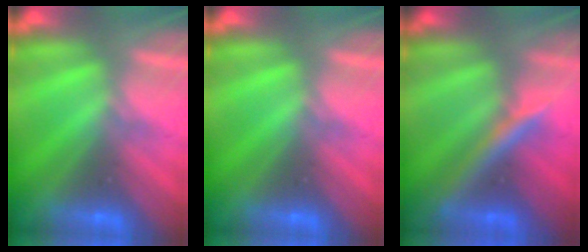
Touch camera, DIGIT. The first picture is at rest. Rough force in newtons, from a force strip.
{"total": 0.0}
{"total": 2.4}